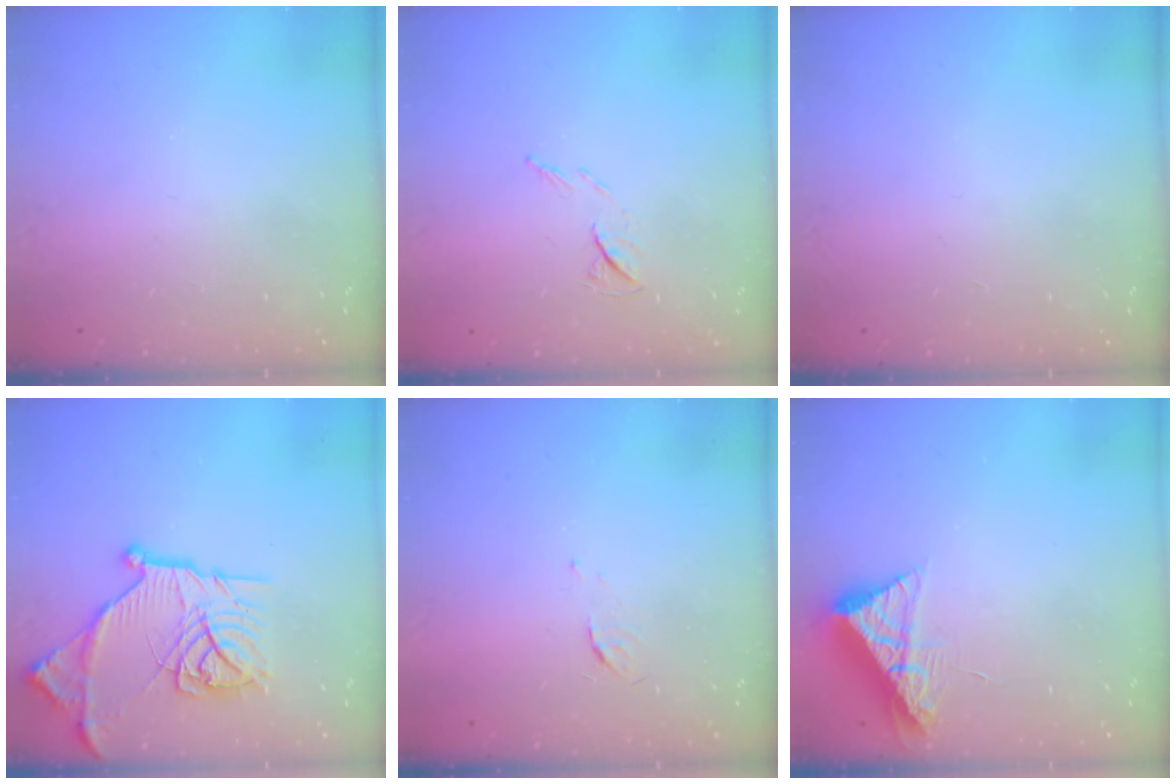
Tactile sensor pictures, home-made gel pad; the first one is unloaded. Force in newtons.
{"total": 5.7, "press": 5.6, "slide": 1.2}
{"total": 0.0}
{"total": 20.3, "press": 20.2, "slide": 1.6}
{"total": 3.7, "press": 3.6, "slide": 0.5}
{"total": 8.2, "press": 8.2, "slide": 0.3}